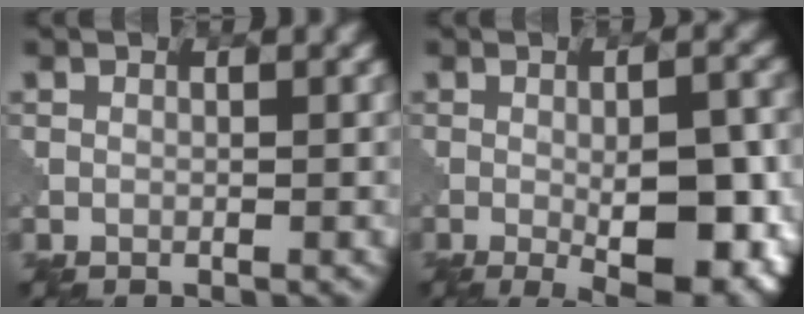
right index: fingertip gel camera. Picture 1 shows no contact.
{"total": 9.3, "force": [-2.2, 3.0, 8.5], "torque": [-0.118, -0.010, -0.027]}